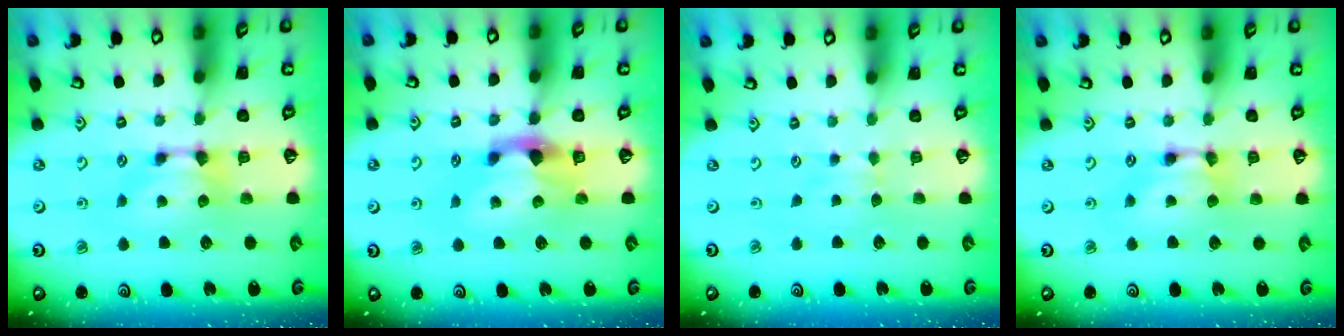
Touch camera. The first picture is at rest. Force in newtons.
{"total": 3.0, "press": 2.7, "slide": 1.3}
{"total": 2.8, "press": 2.8, "slide": 0.3}
{"total": 1.6, "press": 1.6, "slide": 0.1}